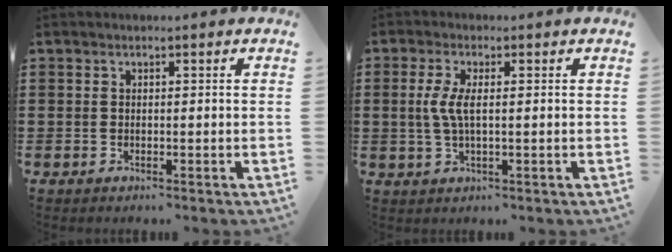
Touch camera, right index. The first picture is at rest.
{"total": 4.1, "force": [0.3, 1.2, 3.9], "torque": [-0.097, -0.006, -0.003]}